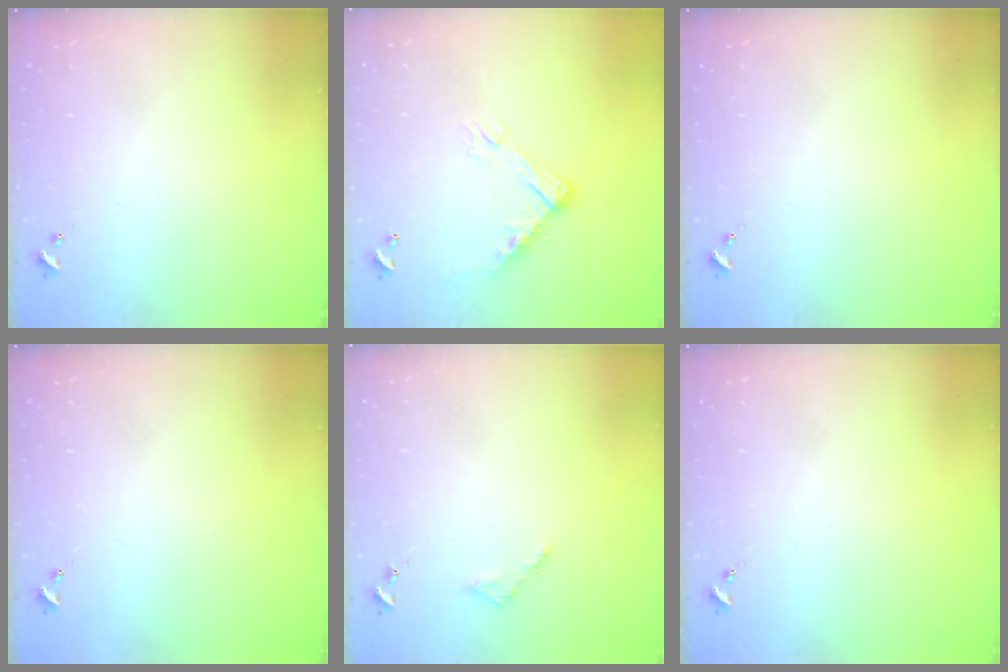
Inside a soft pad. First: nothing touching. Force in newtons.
{"total": 11.8, "press": 11.8, "slide": 0.5}
{"total": 0.0}
{"total": 0.0}
{"total": 2.8, "press": 2.7, "slide": 0.3}
{"total": 0.0}